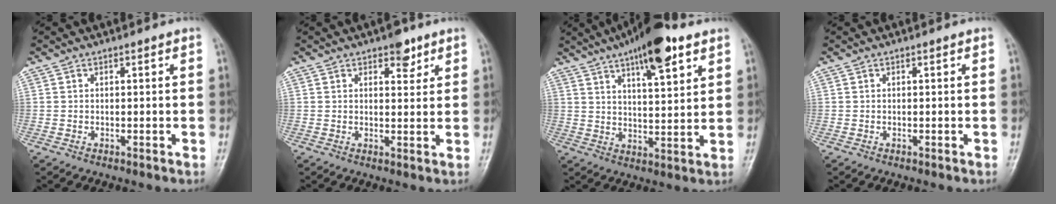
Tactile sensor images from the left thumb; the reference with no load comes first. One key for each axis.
{"total": 4.0, "fx": 2.5, "fy": 2.1, "fz": 2.4, "tx": -0.010, "ty": -0.012, "tz": 0.033}
{"total": 14.3, "fx": 8.4, "fy": 4.3, "fz": 10.7, "tx": -0.145, "ty": -0.029, "tz": 0.130}
{"total": 0.0}